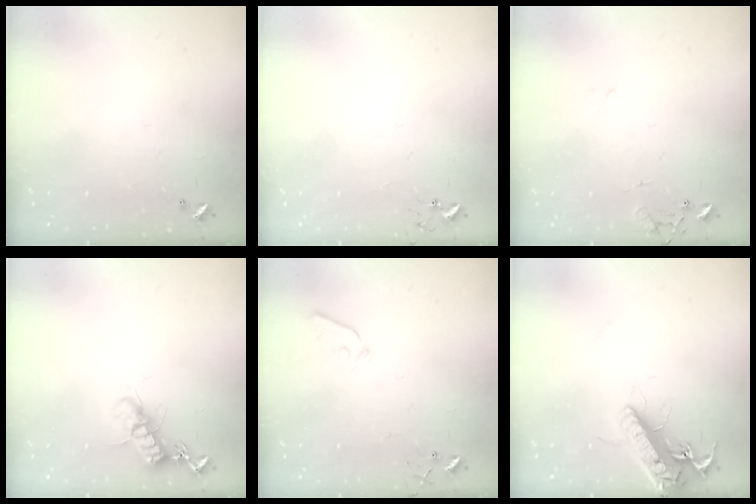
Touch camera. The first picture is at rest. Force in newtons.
{"total": 5.5, "press": 5.4, "slide": 0.4}
{"total": 9.3, "press": 9.3, "slide": 0.7}
{"total": 12.5, "press": 12.5, "slide": 0.4}
{"total": 3.7, "press": 3.6, "slide": 0.6}
{"total": 16.5, "press": 16.2, "slide": 3.1}